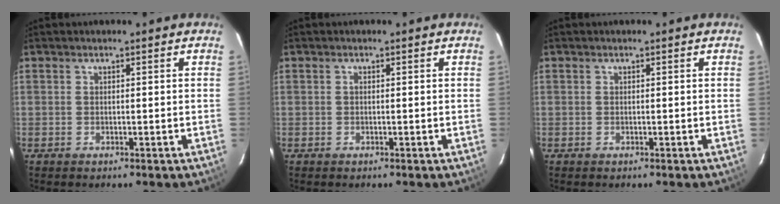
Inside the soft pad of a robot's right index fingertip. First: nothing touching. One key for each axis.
{"total": 0.0}
{"total": 0.0}